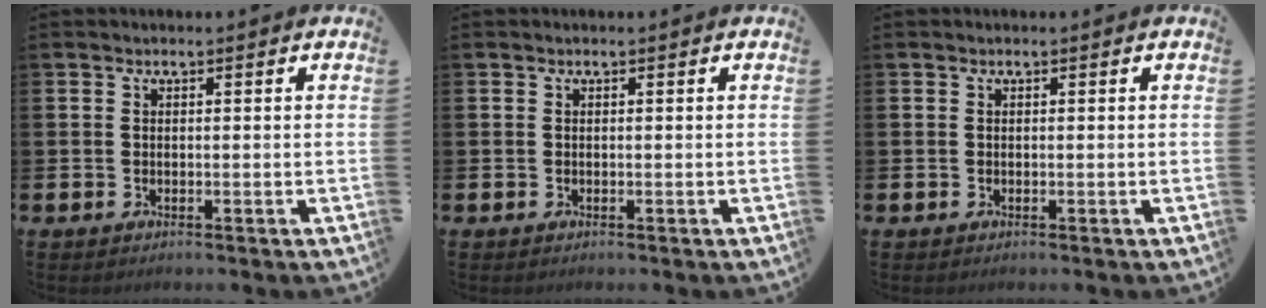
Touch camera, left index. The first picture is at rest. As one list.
[{"total": 0.0}, {"total": 0.0}]